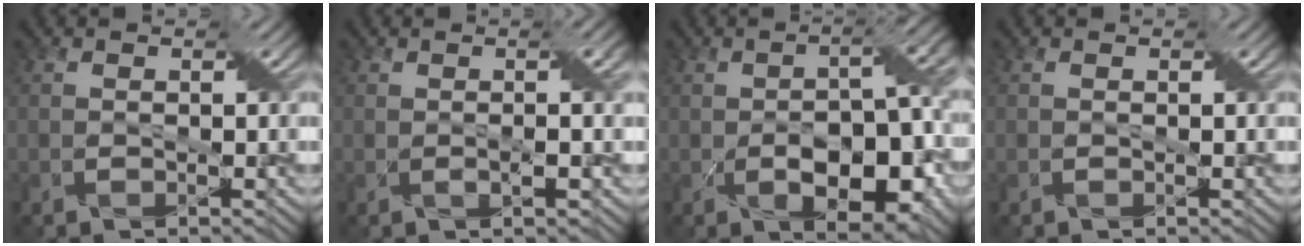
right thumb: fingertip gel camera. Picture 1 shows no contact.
{"total": 2.9, "force": [0.3, 0.3, 2.9], "torque": [-0.052, 0.009, 0.002]}
{"total": 11.3, "force": [-2.6, 4.9, 9.9], "torque": [-0.153, -0.007, -0.040]}
{"total": 0.0}